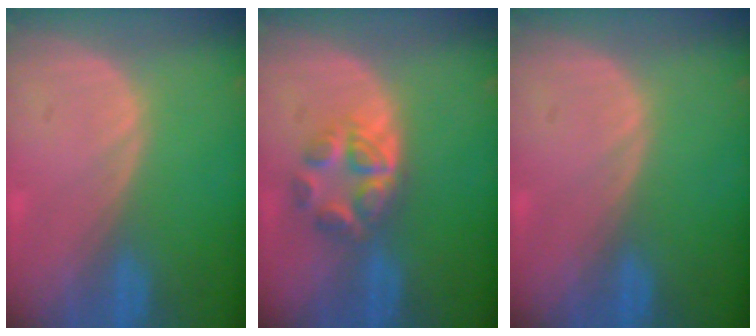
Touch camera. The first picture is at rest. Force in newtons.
{"total": 5.3, "press": 5.1, "slide": 1.5}
{"total": 0.0}